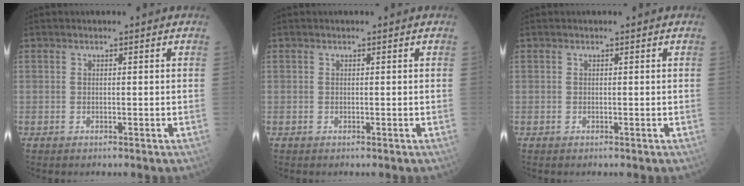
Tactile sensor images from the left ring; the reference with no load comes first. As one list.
[{"total": 0.0}, {"total": 0.0}]